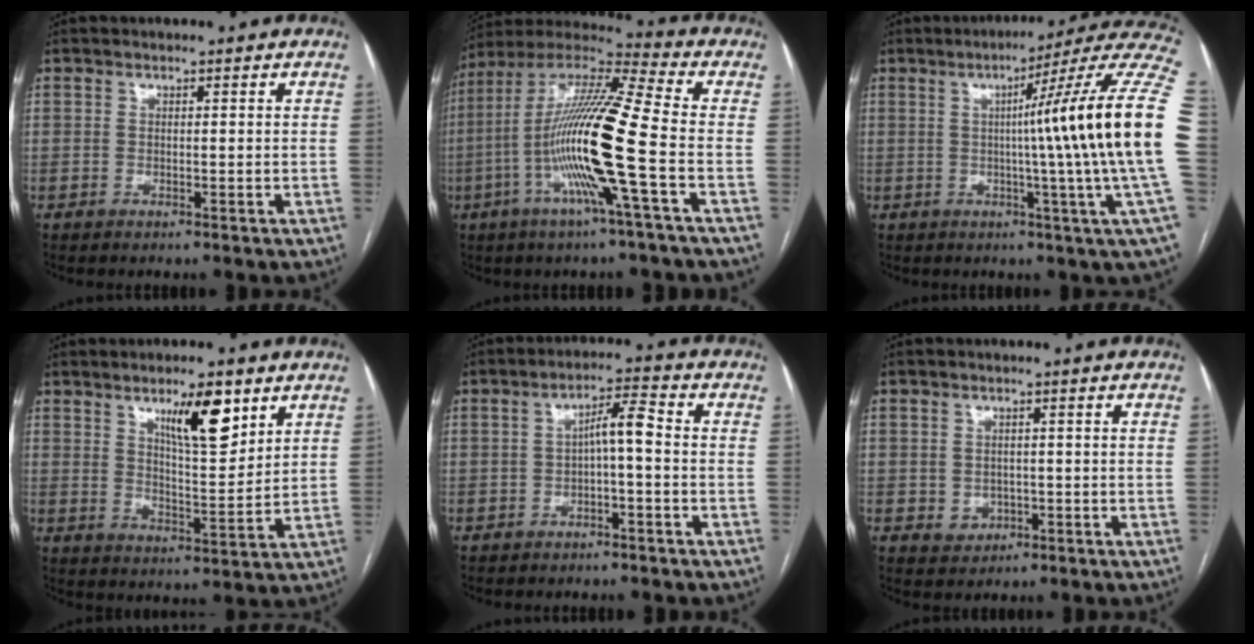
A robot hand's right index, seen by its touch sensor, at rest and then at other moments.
{"total": 17.9, "force": [-4.6, -0.6, 17.3], "torque": [-0.340, -0.003, -0.099]}
{"total": 20.8, "force": [0.6, -3.0, 20.6], "torque": [-0.212, 0.013, -0.011]}
{"total": 9.3, "force": [5.3, 2.1, 7.4], "torque": [-0.123, -0.005, 0.090]}
{"total": 4.6, "force": [-0.6, 0.7, 4.5], "torque": [-0.074, 0.021, -0.008]}
{"total": 2.9, "force": [-0.5, 2.7, 0.9], "torque": [-0.009, 0.004, 0.003]}